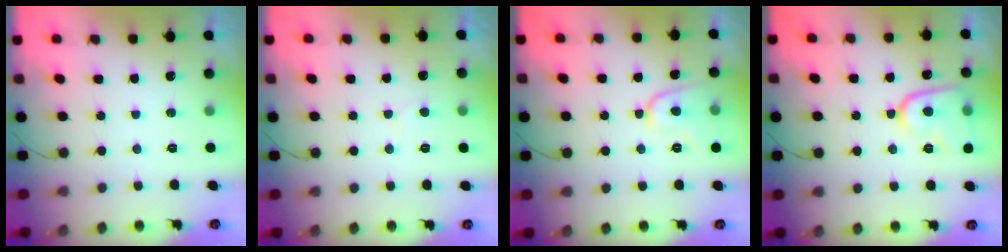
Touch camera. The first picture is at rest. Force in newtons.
{"total": 3.4, "press": 3.4, "slide": 0.3}
{"total": 8.4, "press": 8.3, "slide": 0.7}
{"total": 11.1, "press": 11.1, "slide": 1.0}